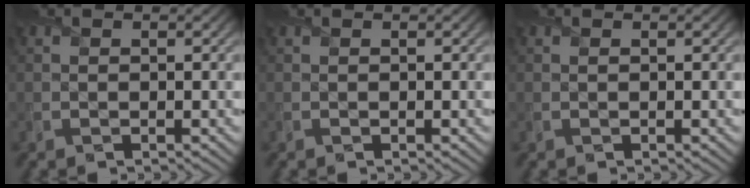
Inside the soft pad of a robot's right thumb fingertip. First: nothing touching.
{"total": 0.0}
{"total": 0.0}